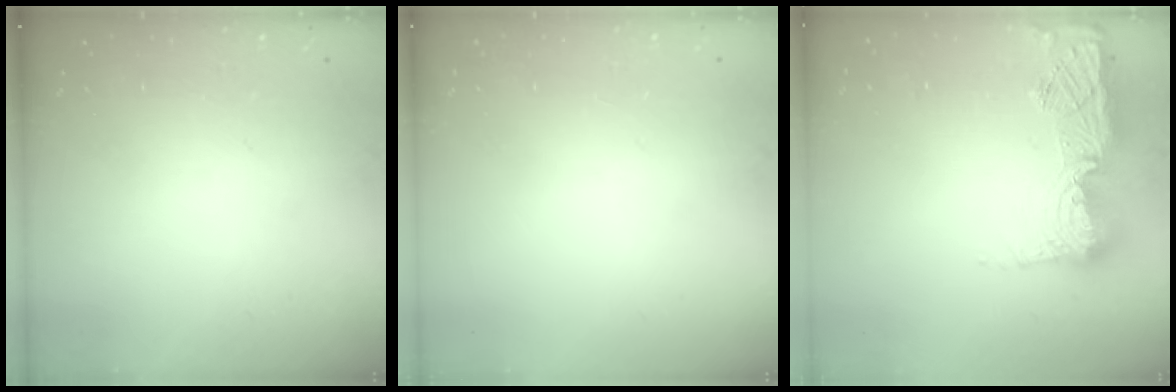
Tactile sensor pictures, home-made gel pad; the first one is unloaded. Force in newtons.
{"total": 1.1, "press": 0.8, "slide": 0.7}
{"total": 15.4, "press": 15.4, "slide": 1.2}